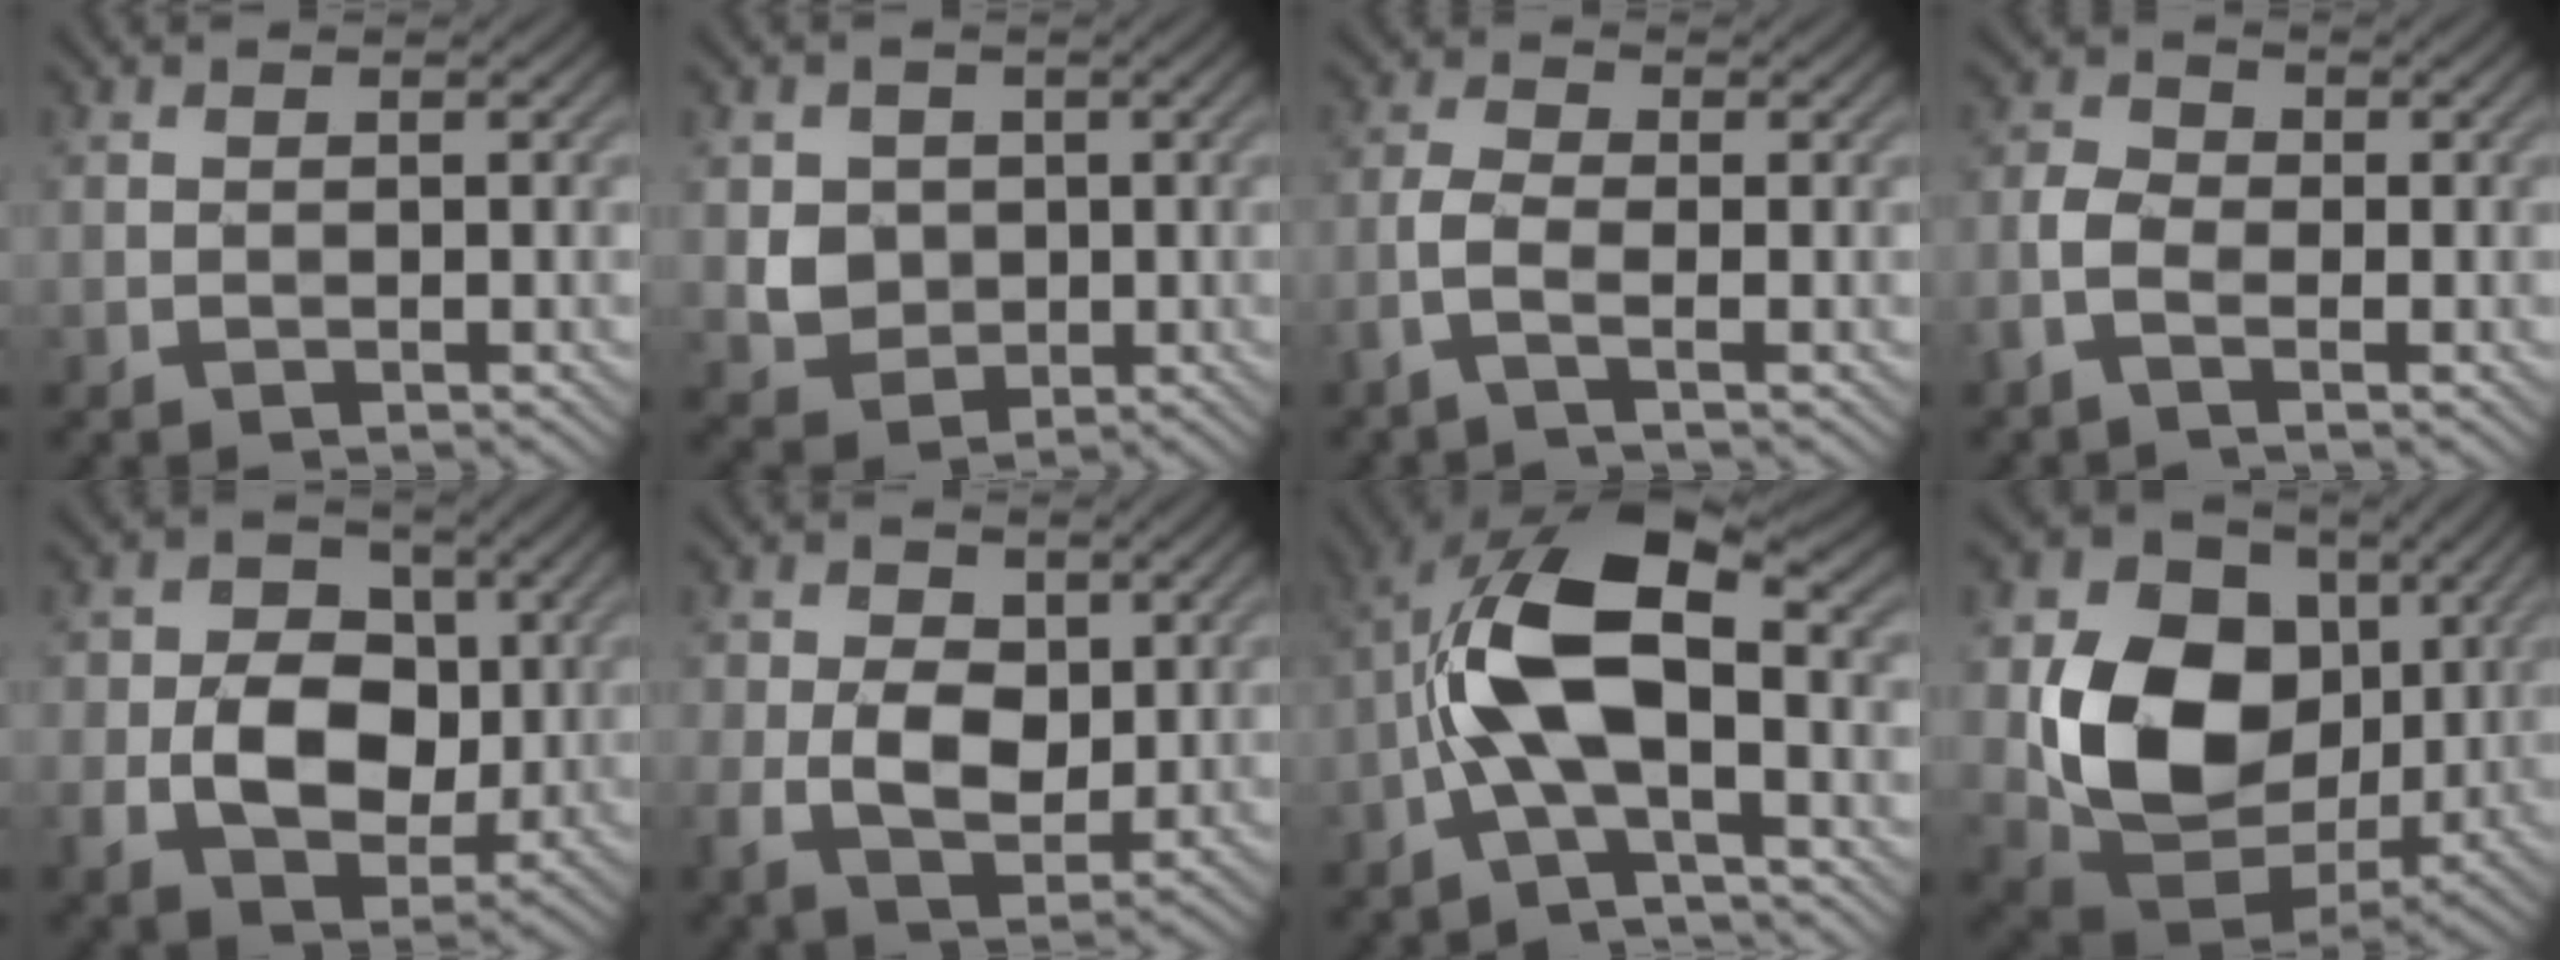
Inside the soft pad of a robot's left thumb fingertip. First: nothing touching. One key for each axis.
{"total": 4.1, "fx": 0.3, "fy": 3.8, "fz": 1.6, "tx": -0.049, "ty": -0.003, "tz": 0.002}
{"total": 3.1, "fx": -1.4, "fy": 0.9, "fz": 2.6, "tx": -0.071, "ty": 0.007, "tz": -0.039}
{"total": 3.8, "fx": -1.7, "fy": 2.3, "fz": 2.6, "tx": -0.066, "ty": 0.007, "tz": -0.044}
{"total": 8.9, "fx": -0.9, "fy": 6.7, "fz": 5.9, "tx": -0.114, "ty": -0.002, "tz": -0.026}
{"total": 7.1, "fx": 0.2, "fy": 4.8, "fz": 5.3, "tx": -0.110, "ty": -0.002, "tz": -0.002}
{"total": 10.5, "fx": -1.5, "fy": 4.5, "fz": 9.4, "tx": -0.199, "ty": 0.021, "tz": -0.035}
{"total": 15.1, "fx": 1.0, "fy": 11.9, "fz": 9.2, "tx": -0.198, "ty": -0.022, "tz": 0.021}